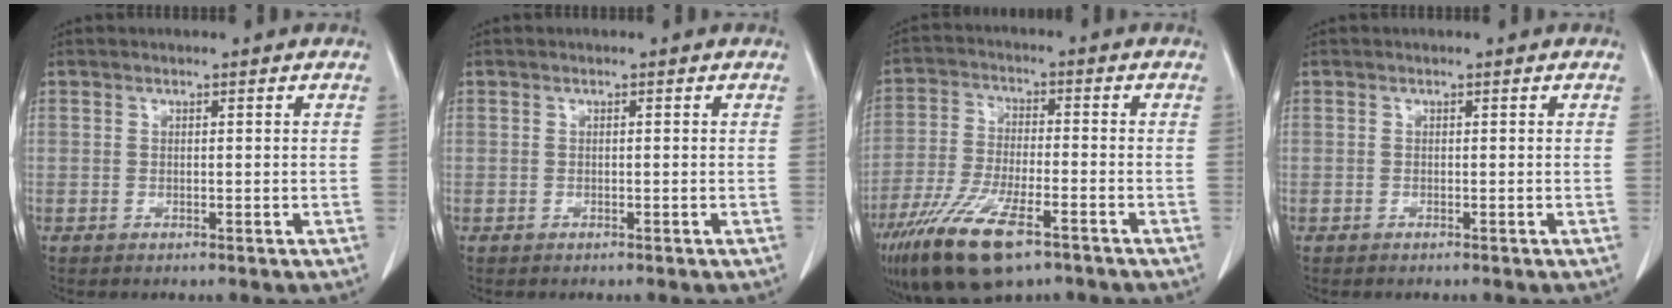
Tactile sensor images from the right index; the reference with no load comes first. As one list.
[{"total": 0.0}, {"total": 13.8, "force": [-8.7, 3.7, 10.0], "torque": [-0.199, -0.027, -0.154]}, {"total": 0.0}]